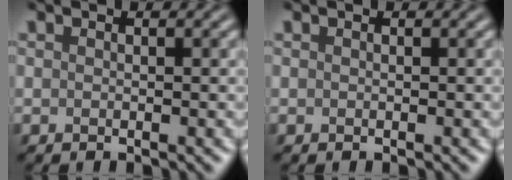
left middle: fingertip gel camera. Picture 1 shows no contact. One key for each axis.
{"total": 0.0}